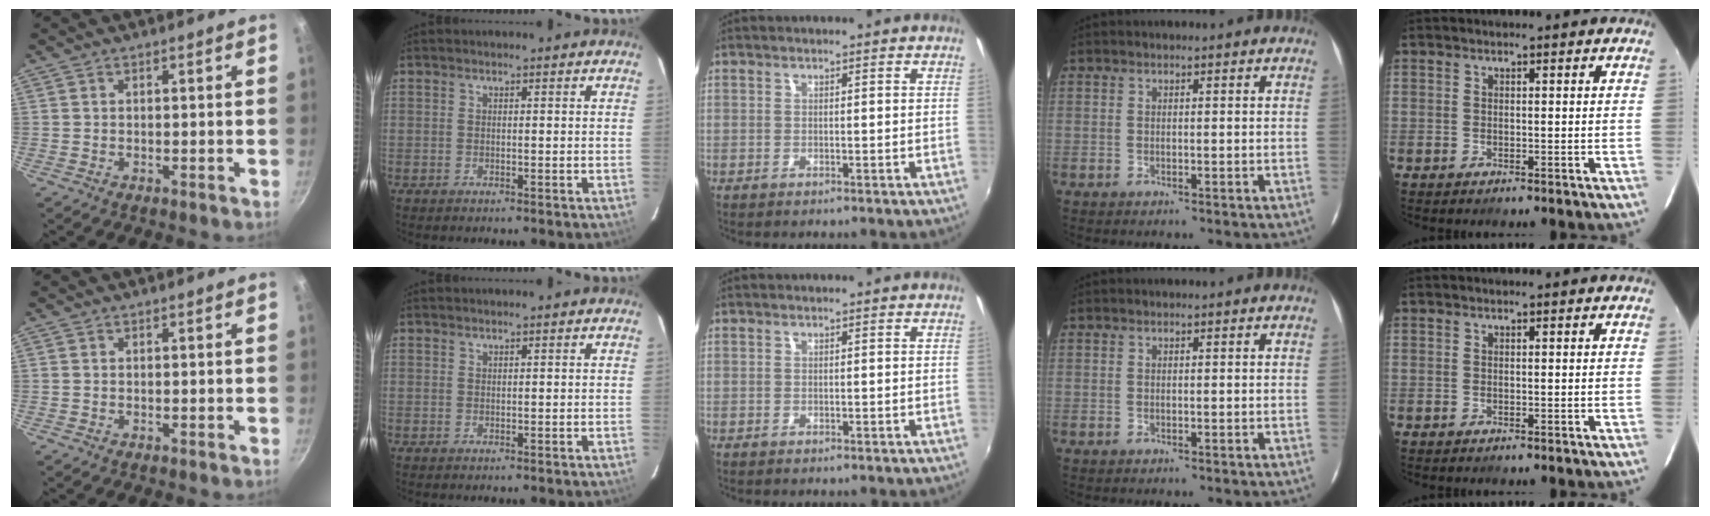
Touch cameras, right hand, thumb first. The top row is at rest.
{}